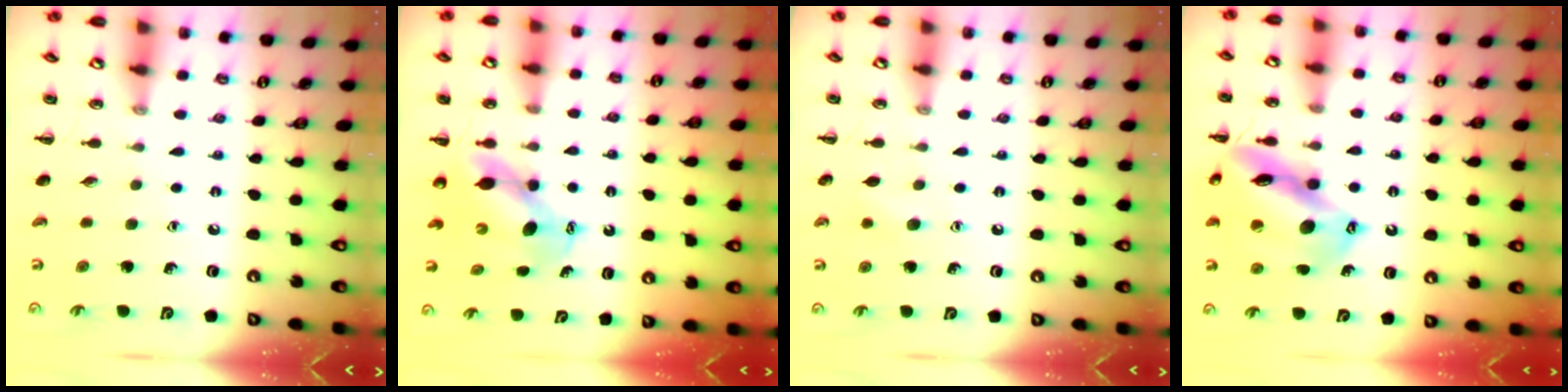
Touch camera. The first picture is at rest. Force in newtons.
{"total": 7.0, "press": 6.9, "slide": 1.2}
{"total": 4.4, "press": 4.3, "slide": 1.0}
{"total": 17.7, "press": 17.4, "slide": 3.2}